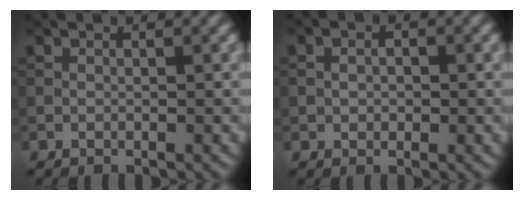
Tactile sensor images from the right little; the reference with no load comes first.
{"total": 1.7, "force": [0.2, 1.3, 1.0], "torque": [-0.018, 0.004, -0.001]}